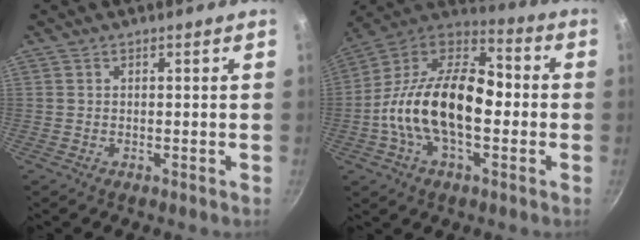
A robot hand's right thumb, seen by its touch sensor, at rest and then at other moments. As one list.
[{"total": 22.4, "force": [-2.5, 12.6, 18.3], "torque": [-0.301, 0.049, -0.066]}]